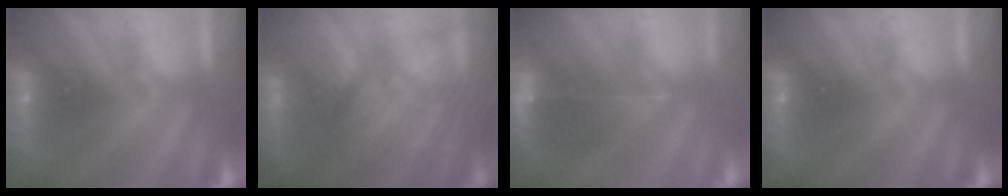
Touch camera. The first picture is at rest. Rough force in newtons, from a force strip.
{"total": 8.3}
{"total": 7.8}
{"total": 0.0}